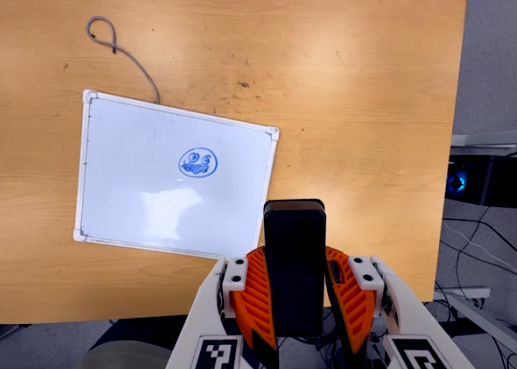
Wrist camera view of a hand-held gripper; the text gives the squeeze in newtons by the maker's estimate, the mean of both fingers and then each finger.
{"total": 9.8, "left": 8.0, "right": 11.5}